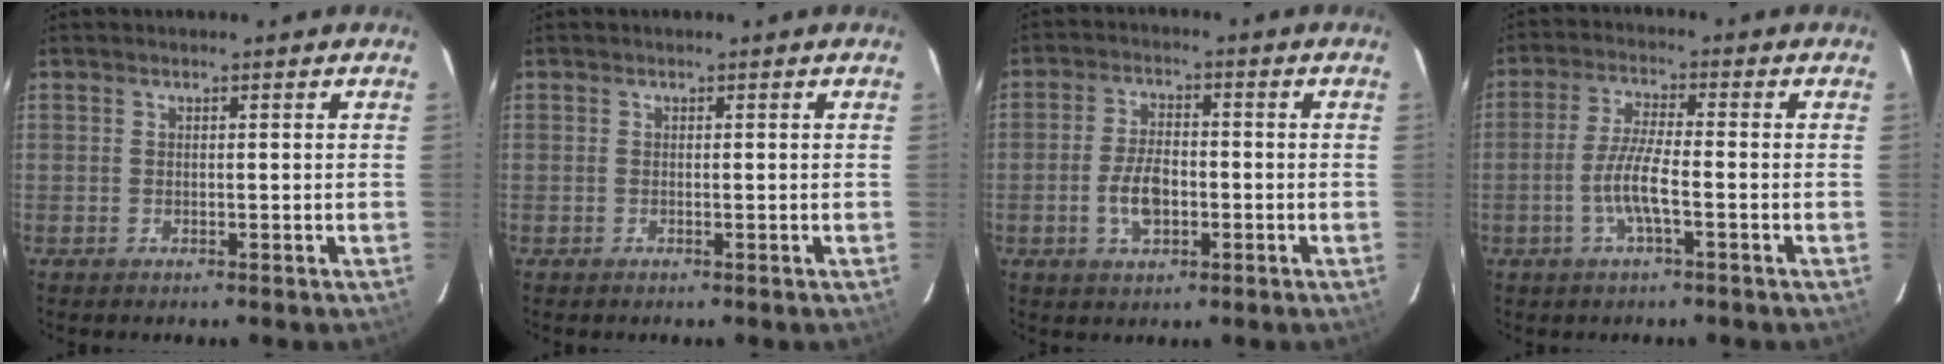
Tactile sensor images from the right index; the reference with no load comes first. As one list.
[{"total": 0.0}, {"total": 6.9, "force": [-2.0, 3.6, 5.5], "torque": [-0.113, 0.003, -0.033]}, {"total": 6.3, "force": [-2.2, 0.7, 5.8], "torque": [-0.120, -0.002, -0.044]}]